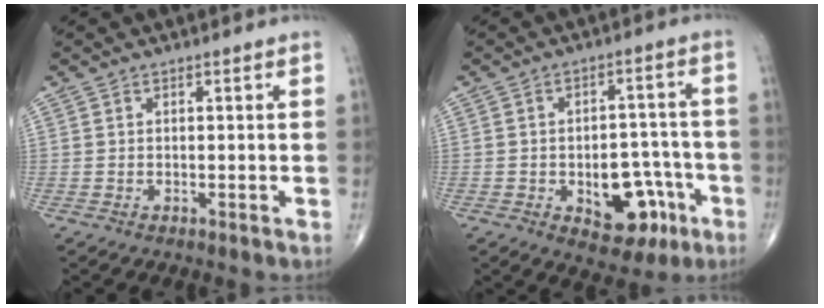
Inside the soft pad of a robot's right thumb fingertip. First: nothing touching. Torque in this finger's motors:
{"motor_torque": [3.88, 1.13, 0.46, -0.63, 0.24]}